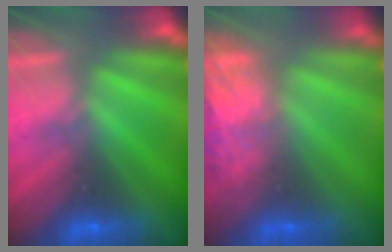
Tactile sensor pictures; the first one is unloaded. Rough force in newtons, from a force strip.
{"total": 7.3}